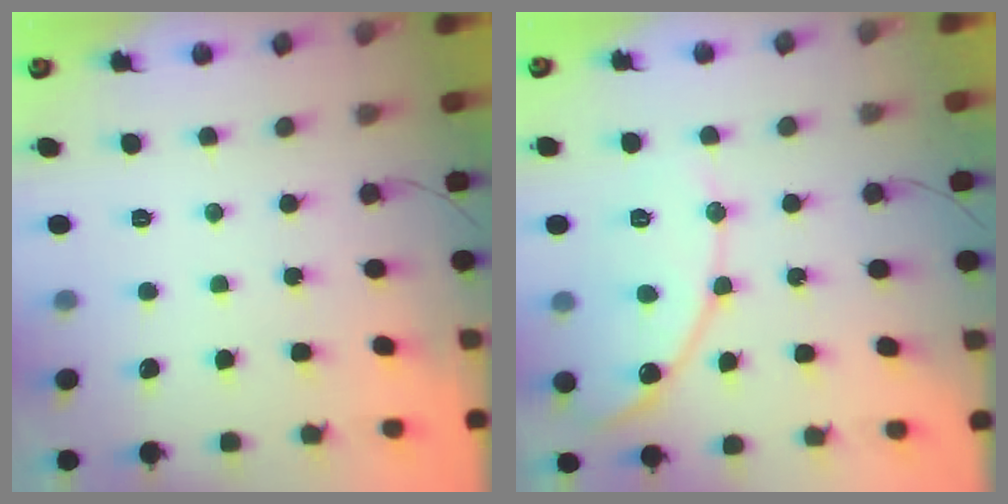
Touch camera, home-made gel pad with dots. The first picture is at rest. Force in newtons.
{"total": 13.4, "press": 13.4, "slide": 0.9}